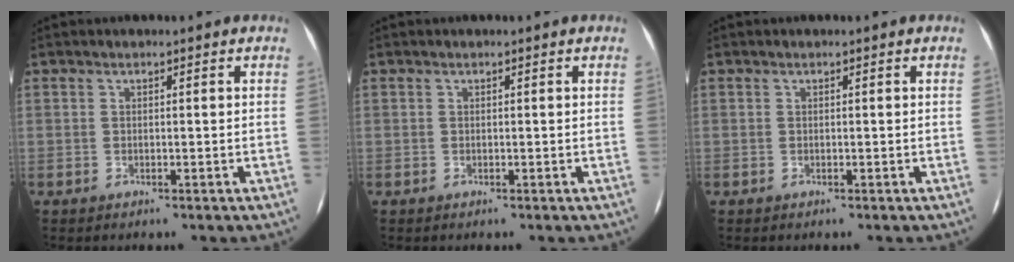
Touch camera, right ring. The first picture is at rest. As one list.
[{"total": 0.0}, {"total": 0.0}]